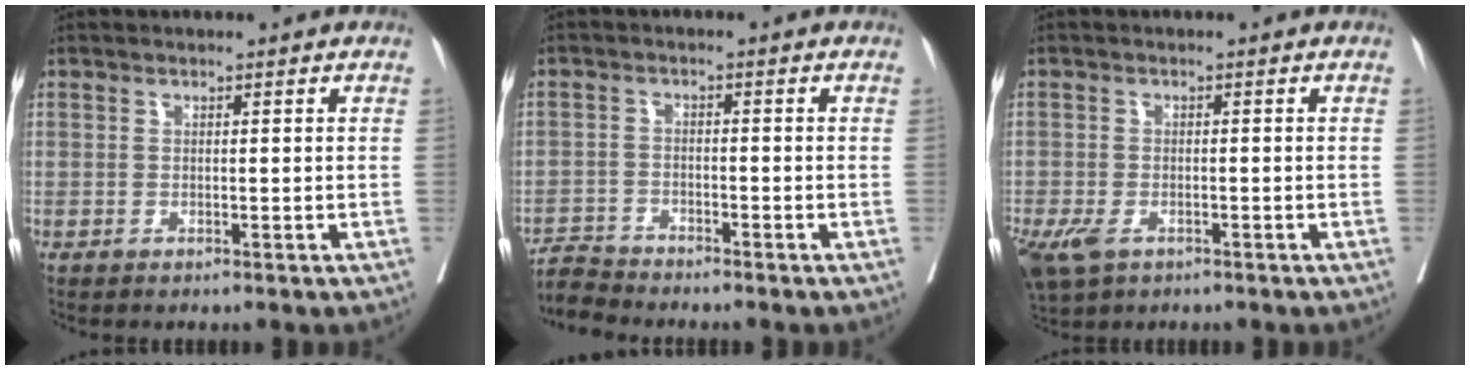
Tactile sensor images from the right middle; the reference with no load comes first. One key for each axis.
{"total": 3.6, "fx": -3.5, "fy": -0.4, "fz": -0.5, "tx": 0.010, "ty": -0.017, "tz": -0.067}
{"total": 7.0, "fx": -3.8, "fy": 4.1, "fz": 4.3, "tx": -0.100, "ty": -0.014, "tz": -0.063}